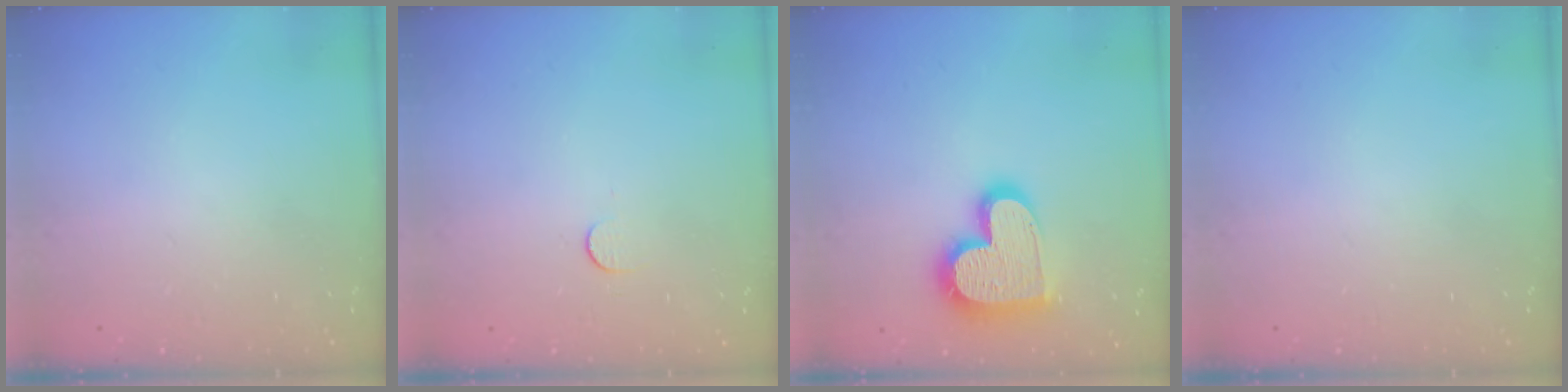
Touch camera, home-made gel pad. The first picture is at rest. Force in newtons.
{"total": 3.7, "press": 3.7, "slide": 0.4}
{"total": 17.5, "press": 17.4, "slide": 1.3}
{"total": 0.0}